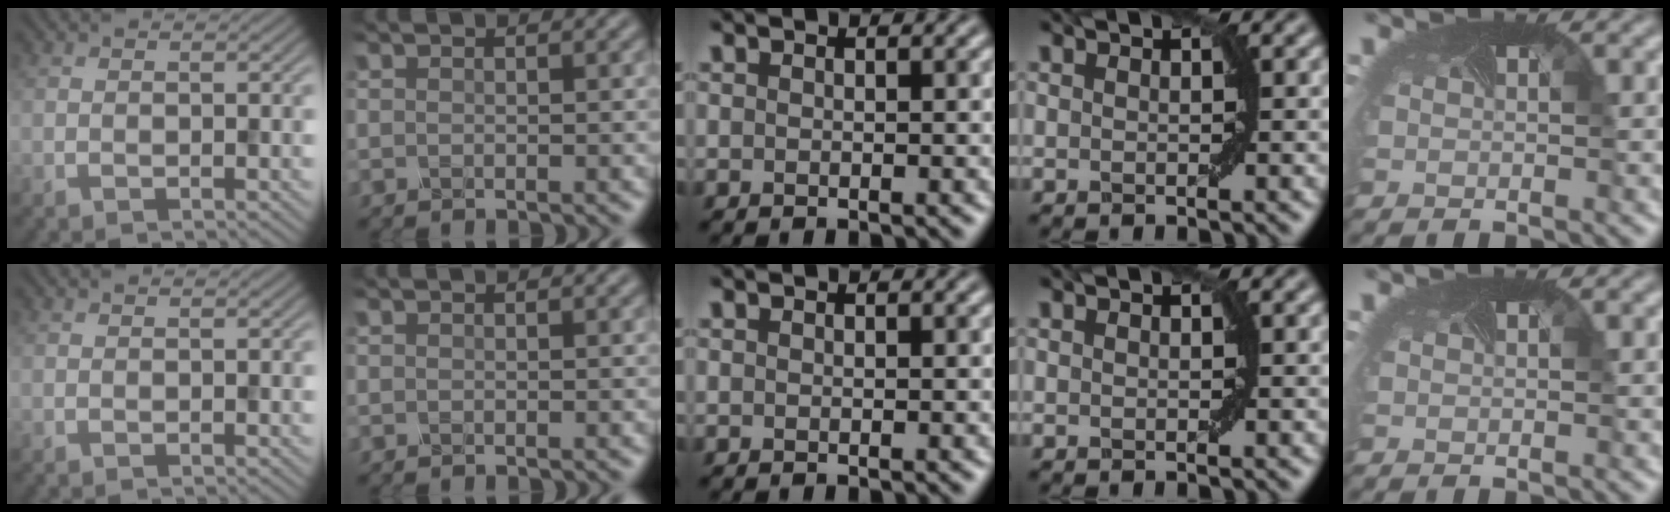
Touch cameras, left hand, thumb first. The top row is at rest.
{}